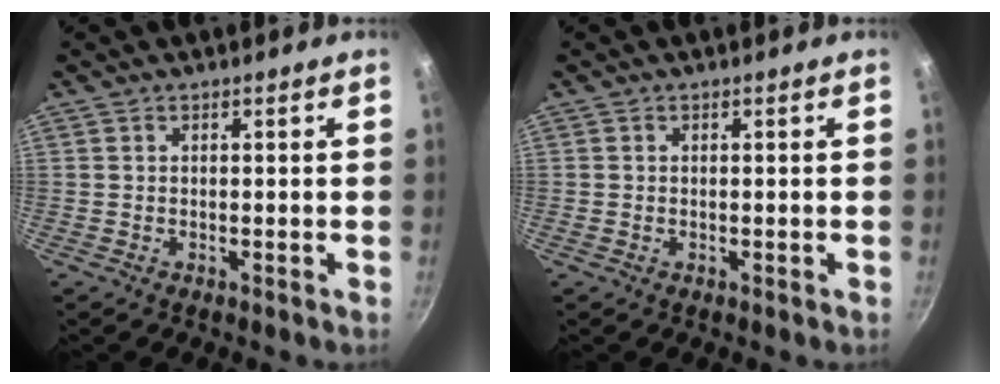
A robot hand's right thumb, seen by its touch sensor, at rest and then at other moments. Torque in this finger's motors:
{"motor_torque": [-0.41, -0.48, 0.36, -0.04, 0.02]}